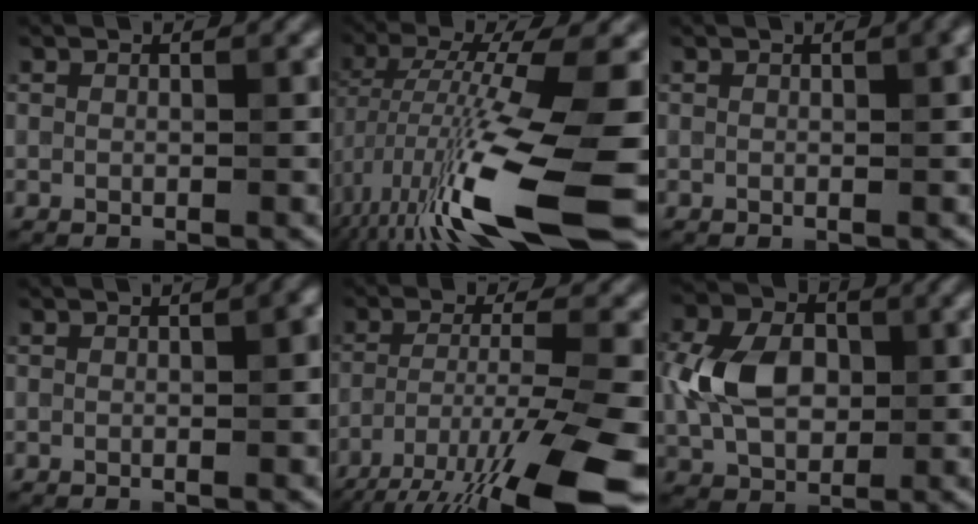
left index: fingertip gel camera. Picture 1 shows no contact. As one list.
[{"total": 14.2, "force": [-5.0, 2.8, 13.0], "torque": [-0.247, -0.004, -0.077]}, {"total": 1.8, "force": [0.2, 0.4, 1.7], "torque": [-0.014, 0.003, -0.002]}, {"total": 2.3, "force": [0.0, 0.4, 2.2], "torque": [-0.023, 0.001, -0.002]}, {"total": 13.5, "force": [-8.6, 2.4, 10.1], "torque": [-0.187, -0.016, -0.139]}, {"total": 7.0, "force": [0.3, 5.0, 4.9], "torque": [-0.107, 0.009, -0.002]}]